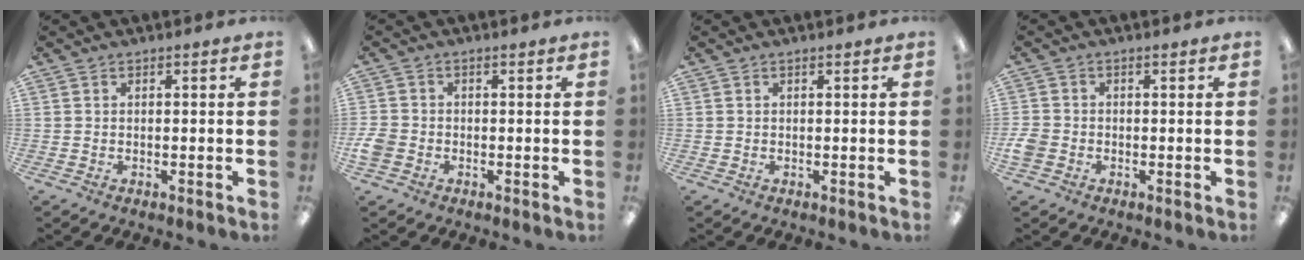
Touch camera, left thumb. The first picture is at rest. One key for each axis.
{"total": 3.7, "fx": -1.2, "fy": 3.0, "fz": 1.8, "tx": -0.041, "ty": 0.004, "tz": -0.023}
{"total": 0.0}
{"total": 3.4, "fx": -1.1, "fy": 2.8, "fz": 1.7, "tx": -0.031, "ty": 0.006, "tz": -0.020}